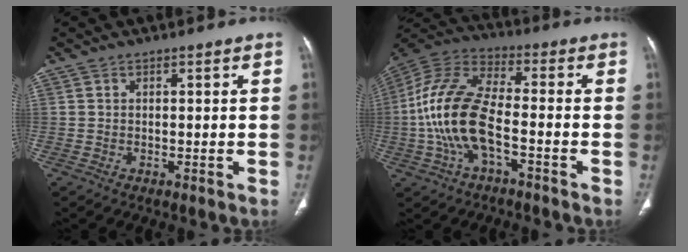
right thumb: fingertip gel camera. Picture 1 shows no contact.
{"total": 15.4, "force": [-3.5, 7.1, 13.2], "torque": [-0.283, 0.037, -0.069]}